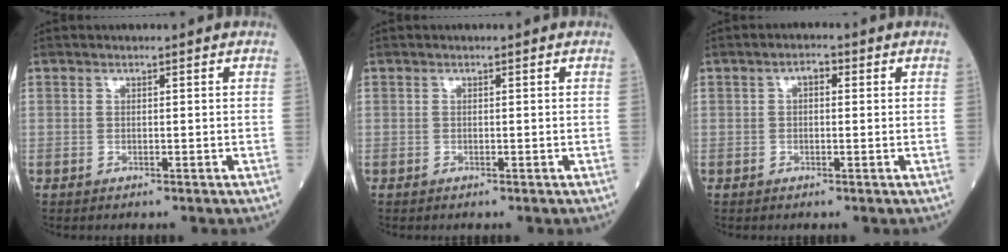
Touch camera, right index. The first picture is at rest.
{"total": 0.0}
{"total": 2.0, "force": [0.5, 1.0, 1.6], "torque": [-0.026, 0.011, 0.005]}